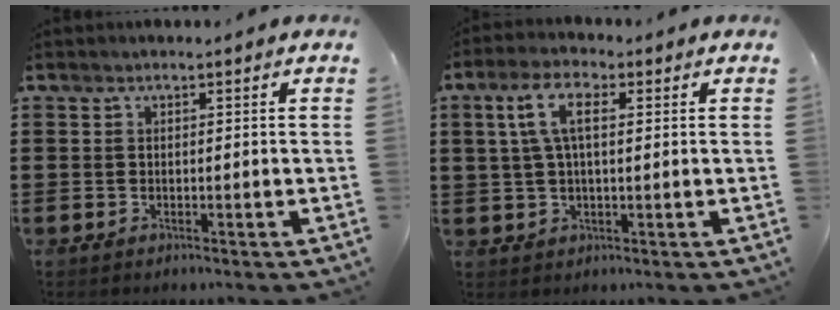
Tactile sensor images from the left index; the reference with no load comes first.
{"total": 6.4, "force": [1.5, 2.7, 5.7], "torque": [-0.130, 0.008, 0.020]}